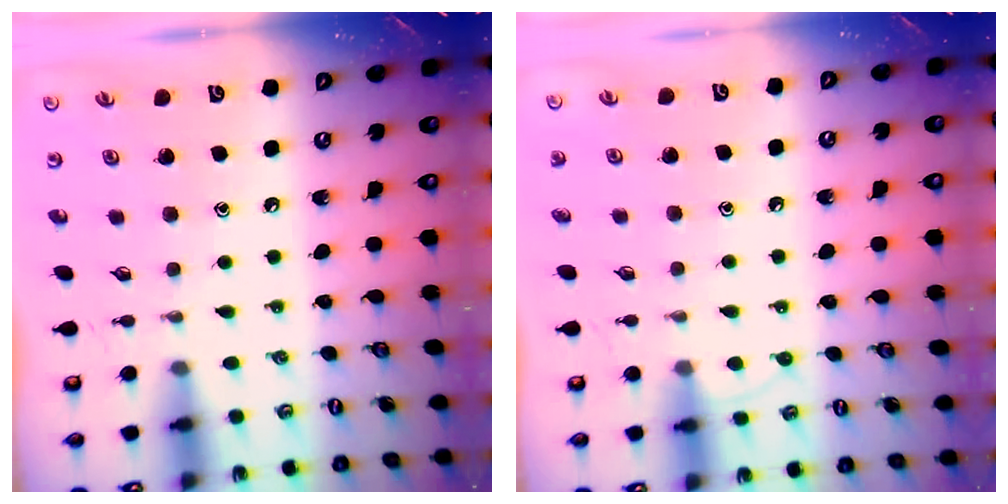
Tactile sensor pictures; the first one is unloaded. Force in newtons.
{"total": 5.2, "press": 5.1, "slide": 0.5}